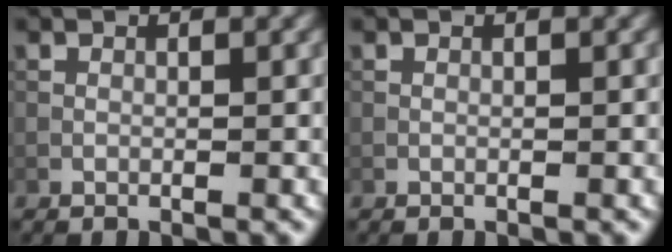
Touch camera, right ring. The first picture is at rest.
{"total": 0.0}